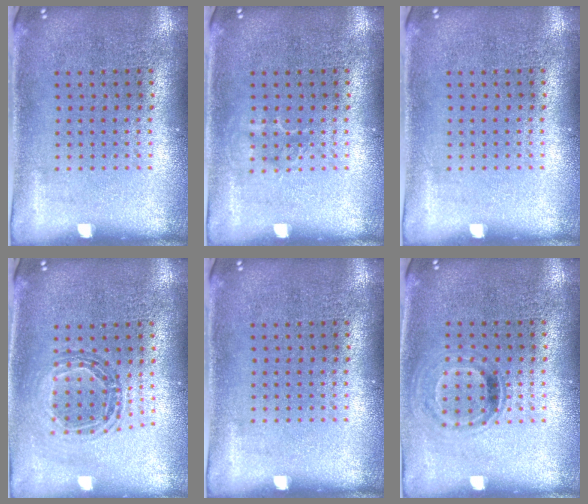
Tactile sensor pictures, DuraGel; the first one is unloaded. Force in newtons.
{"total": 1.0, "press": 0.9, "slide": 0.2}
{"total": 0.0}
{"total": 0.9, "press": 0.9, "slide": 0.1}
{"total": 0.0}
{"total": 0.9, "press": 0.8, "slide": 0.5}